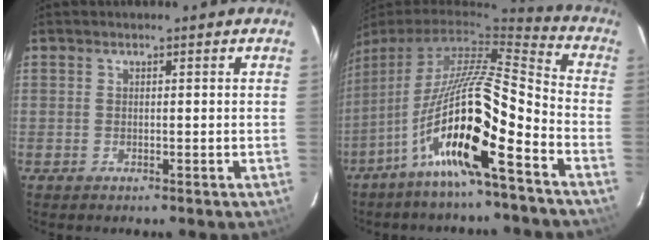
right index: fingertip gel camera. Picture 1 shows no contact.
{"total": 15.7, "force": [-8.5, 0.5, 13.2], "torque": [-0.222, -0.026, -0.161]}